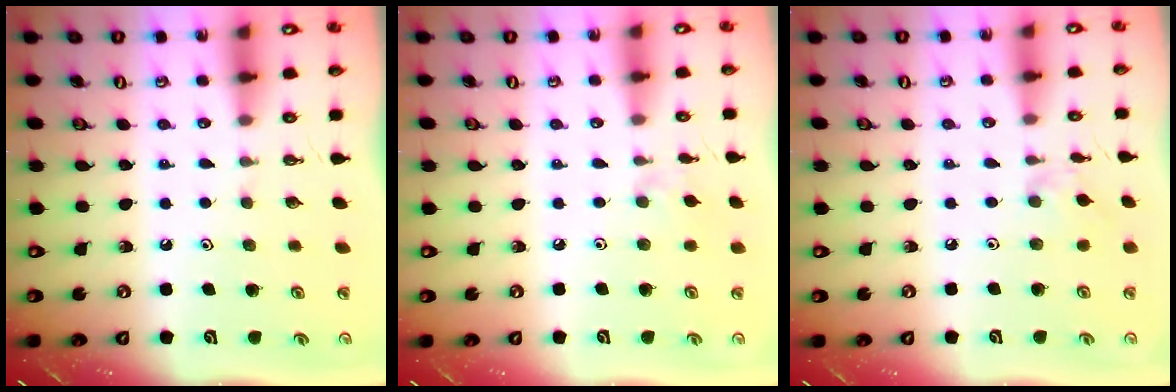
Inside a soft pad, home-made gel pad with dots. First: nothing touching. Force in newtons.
{"total": 1.8, "press": 1.7, "slide": 0.4}
{"total": 4.0, "press": 4.0, "slide": 0.8}